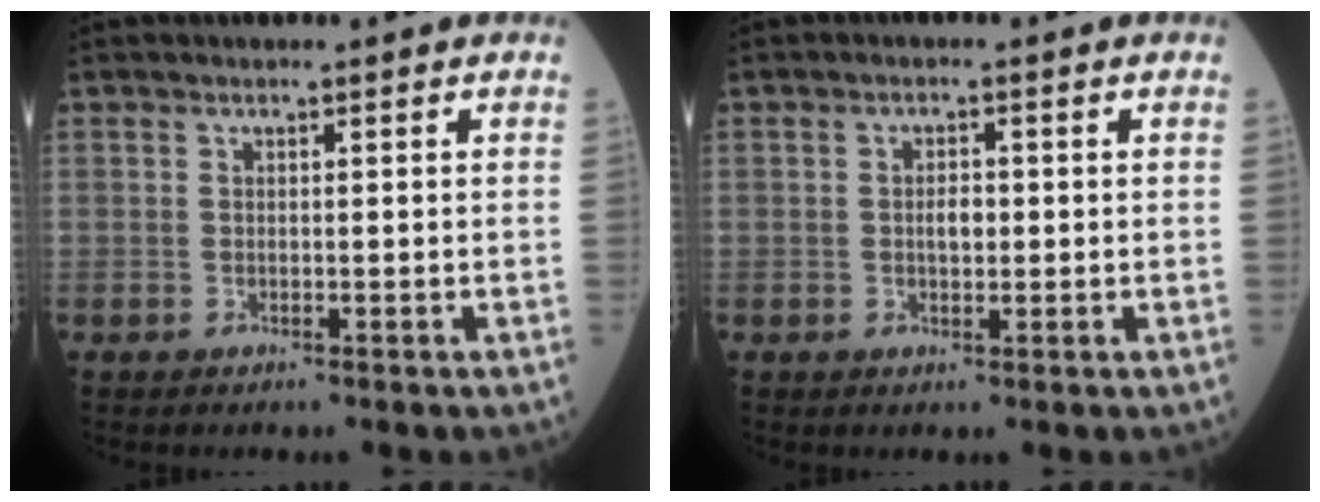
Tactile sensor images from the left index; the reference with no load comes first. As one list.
[{"total": 2.2, "force": [-0.2, 1.1, 1.9], "torque": [-0.034, -0.001, -0.004]}]